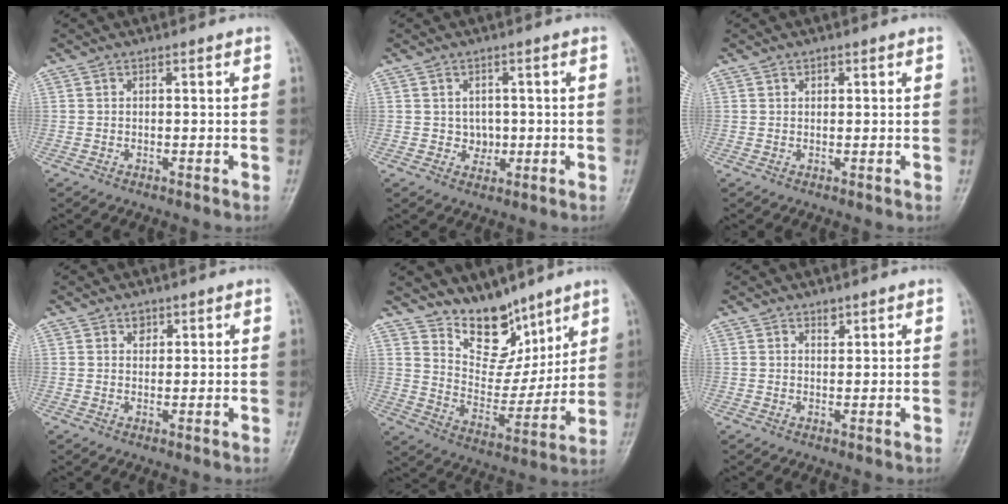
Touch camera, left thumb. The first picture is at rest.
{"total": 3.2, "force": [-0.1, 2.8, 1.5], "torque": [-0.002, 0.003, 0.002]}
{"total": 1.2, "force": [0.6, 0.8, 0.6], "torque": [-0.002, -0.002, 0.008]}
{"total": 1.8, "force": [1.0, 1.4, 0.7], "torque": [0.004, -0.004, 0.013]}
{"total": 12.9, "force": [9.8, 7.1, 4.5], "torque": [-0.028, -0.075, 0.181]}
{"total": 1.6, "force": [1.1, 0.9, 0.7], "torque": [-0.001, -0.006, 0.016]}